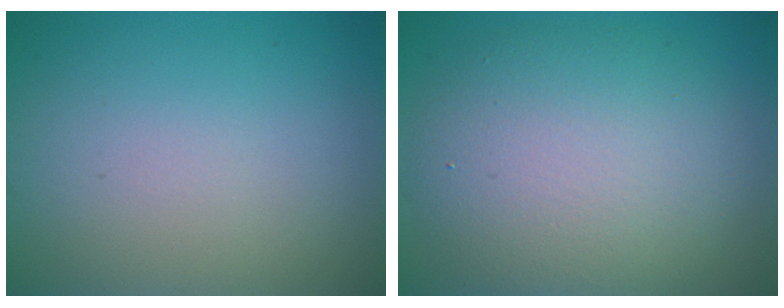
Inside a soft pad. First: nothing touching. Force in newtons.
{"total": 8.6, "press": 8.6, "slide": 0.4}